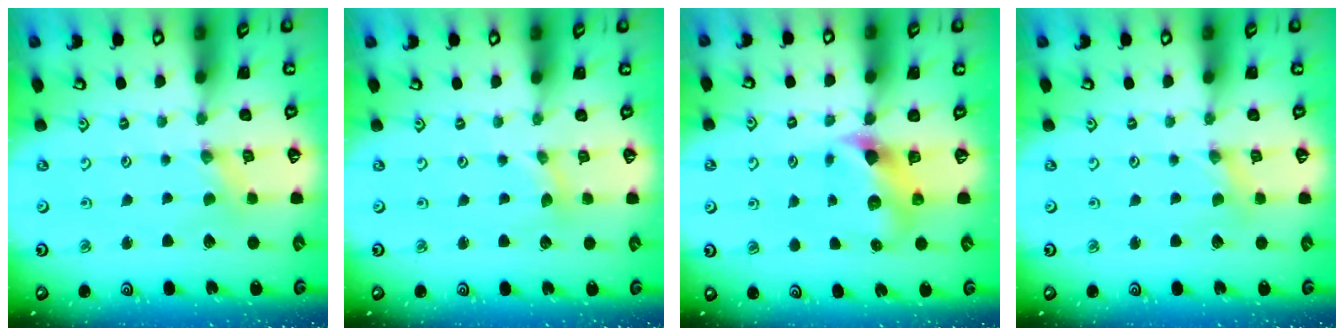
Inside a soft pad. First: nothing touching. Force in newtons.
{"total": 0.9, "press": 0.9, "slide": 0.2}
{"total": 7.6, "press": 7.5, "slide": 1.0}
{"total": 0.0}